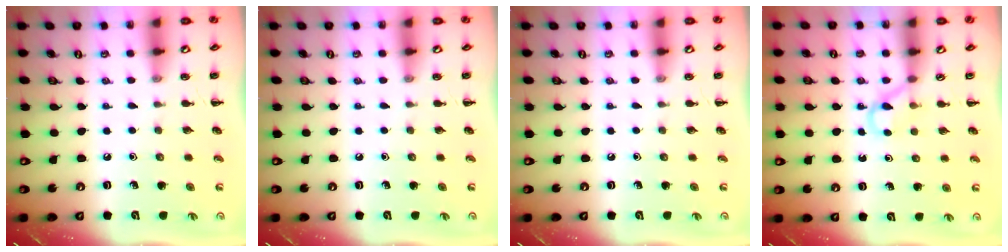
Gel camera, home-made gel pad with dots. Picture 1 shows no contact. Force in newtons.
{"total": 0.0}
{"total": 0.0}
{"total": 3.0, "press": 2.8, "slide": 1.1}